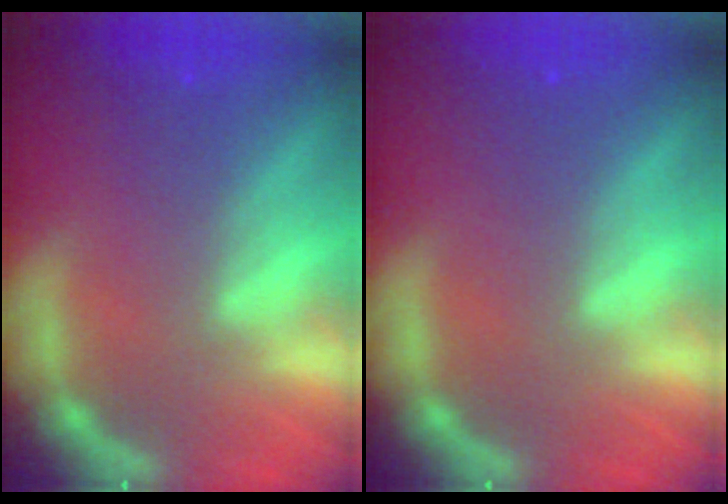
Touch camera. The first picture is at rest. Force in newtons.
{"total": 0.0}